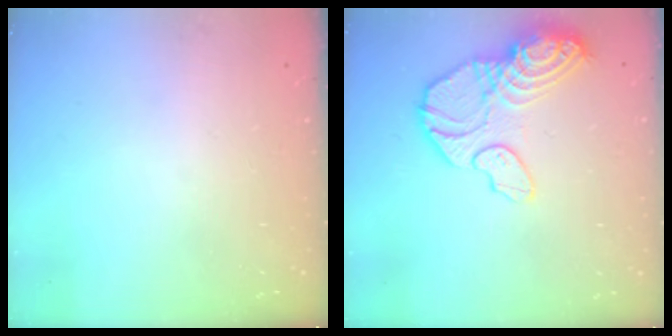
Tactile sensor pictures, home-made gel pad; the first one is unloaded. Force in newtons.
{"total": 16.4, "press": 16.3, "slide": 1.9}